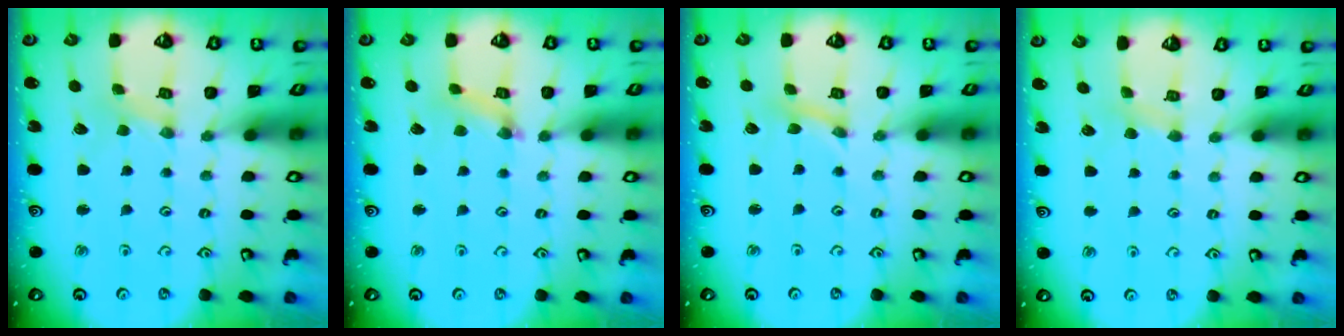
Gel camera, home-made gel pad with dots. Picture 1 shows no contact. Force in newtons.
{"total": 2.4, "press": 2.4, "slide": 0.2}
{"total": 0.0}
{"total": 1.9, "press": 1.8, "slide": 0.4}